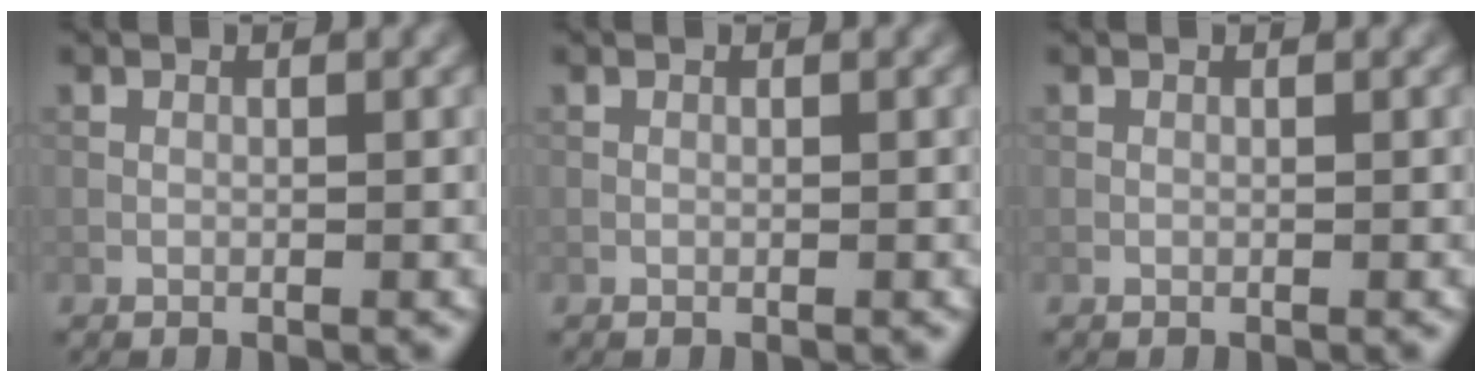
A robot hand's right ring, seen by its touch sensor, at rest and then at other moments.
{"total": 0.0}
{"total": 0.0}